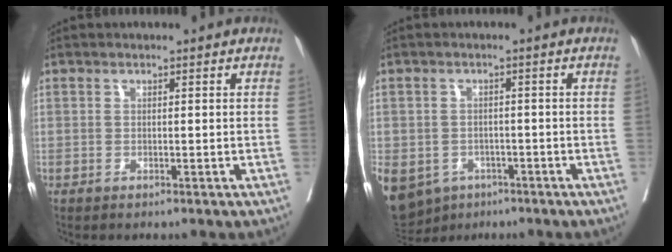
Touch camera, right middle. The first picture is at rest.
{"total": 15.7, "force": [-7.7, 12.4, 5.9], "torque": [-0.187, -0.008, -0.099]}